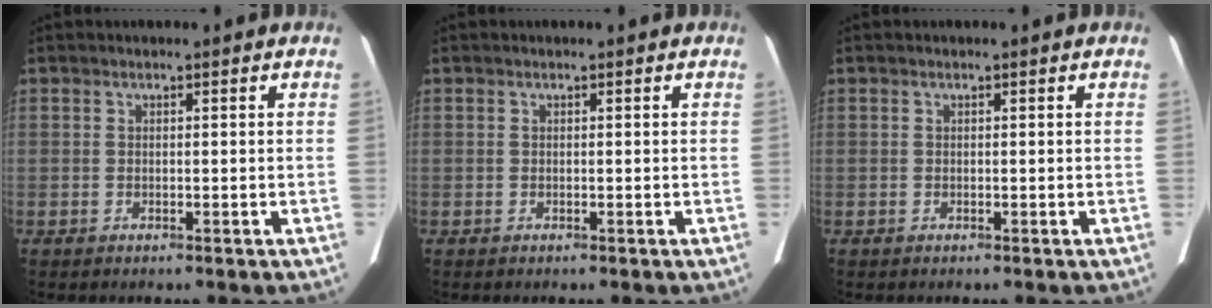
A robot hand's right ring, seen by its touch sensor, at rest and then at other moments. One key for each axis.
{"total": 0.0}
{"total": 0.0}